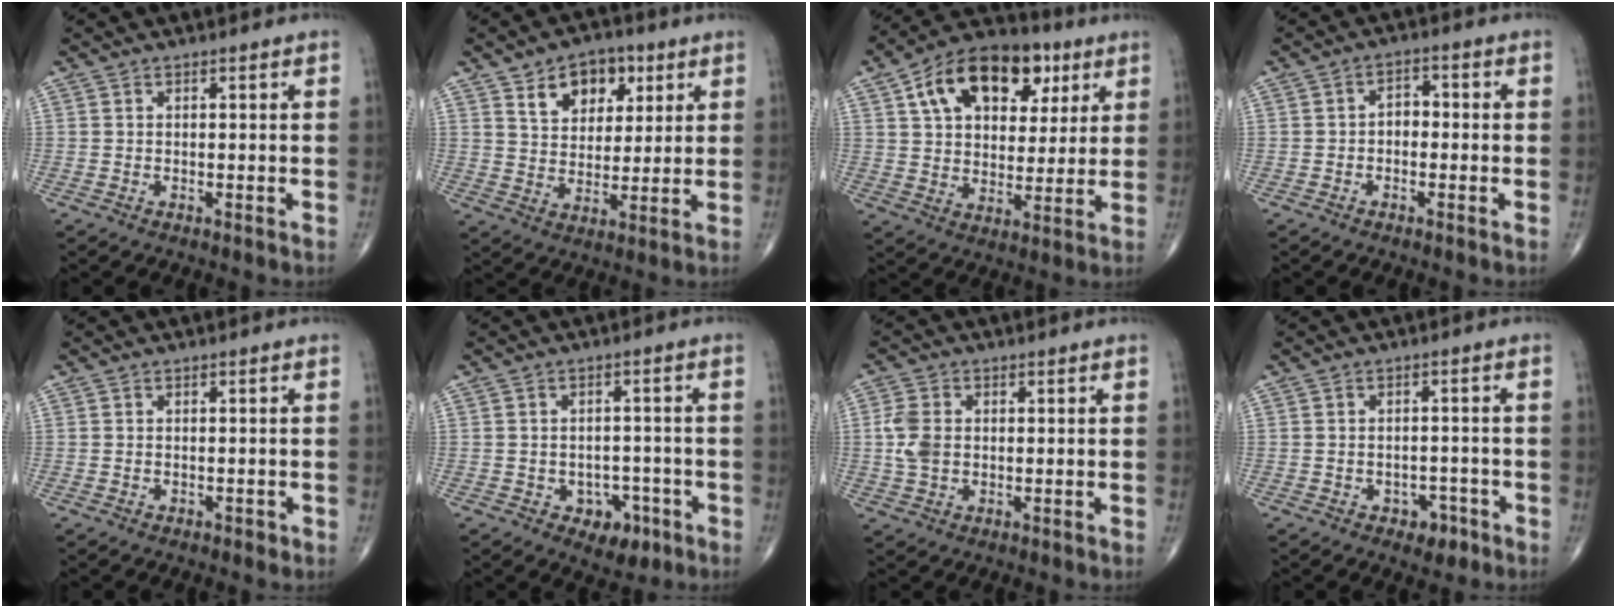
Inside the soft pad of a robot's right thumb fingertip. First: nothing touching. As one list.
[{"total": 10.8, "force": [5.2, 7.2, 6.1], "torque": [-0.055, -0.021, 0.084]}, {"total": 19.8, "force": [8.1, 12.4, 13.1], "torque": [-0.176, 0.001, 0.126]}, {"total": 3.1, "force": [-0.7, 2.2, 2.0], "torque": [-0.016, 0.018, -0.023]}, {"total": 0.8, "force": [-0.3, 0.6, 0.4], "torque": [-0.006, 0.002, -0.003]}, {"total": 6.2, "force": [-2.8, 4.6, 3.1], "torque": [-0.009, 0.021, -0.032]}, {"total": 5.4, "force": [0.1, 3.9, 3.8], "torque": [-0.083, 0.004, 0.001]}, {"total": 3.9, "force": [-2.1, 2.8, 1.7], "torque": [-0.003, 0.018, -0.024]}]